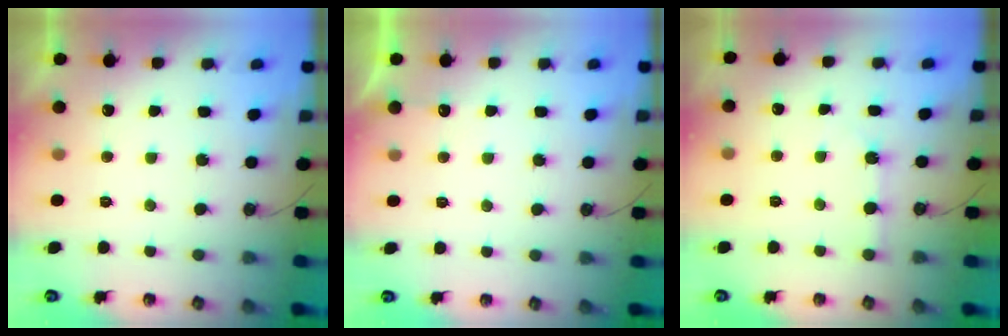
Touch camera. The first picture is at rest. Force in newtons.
{"total": 3.4, "press": 3.4, "slide": 0.4}
{"total": 1.5, "press": 1.5, "slide": 0.3}